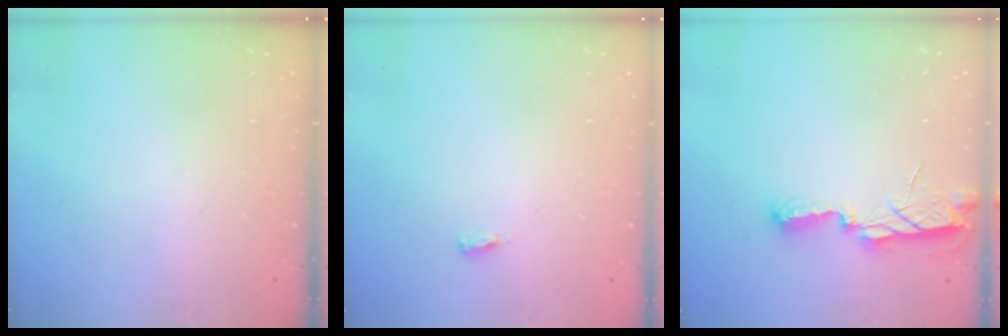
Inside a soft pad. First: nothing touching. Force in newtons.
{"total": 2.6, "press": 2.4, "slide": 1.0}
{"total": 7.3, "press": 7.3, "slide": 0.5}